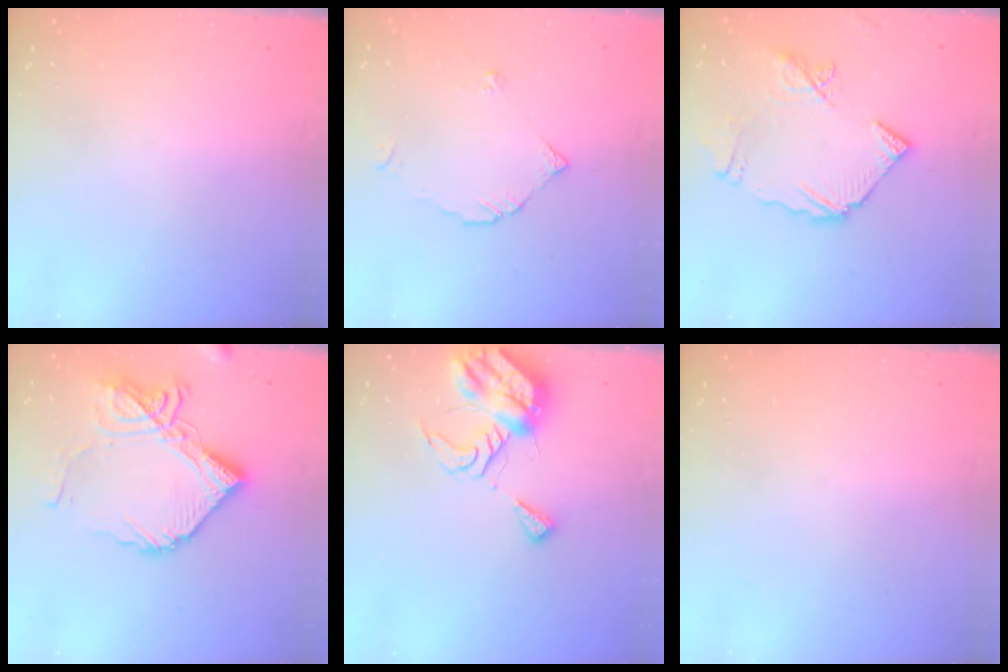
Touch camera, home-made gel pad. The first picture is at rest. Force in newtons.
{"total": 3.0, "press": 3.0, "slide": 0.2}
{"total": 12.3, "press": 12.2, "slide": 1.5}
{"total": 17.4, "press": 17.3, "slide": 1.8}
{"total": 10.9, "press": 10.9, "slide": 1.2}
{"total": 0.0}